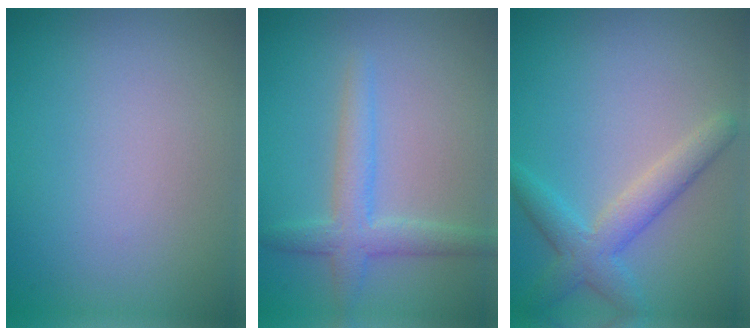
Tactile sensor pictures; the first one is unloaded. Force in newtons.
{"total": 3.1, "press": 3.1, "slide": 0.1}
{"total": 3.5, "press": 3.5, "slide": 0.1}